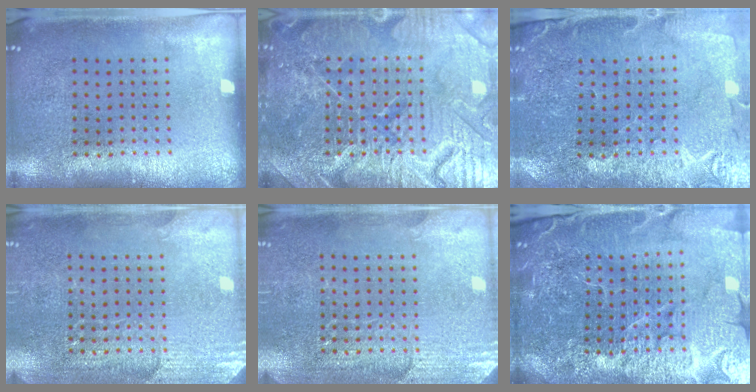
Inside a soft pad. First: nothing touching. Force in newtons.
{"total": 7.9, "press": 7.8, "slide": 1.0}
{"total": 0.7, "press": 0.7, "slide": 0.3}
{"total": 2.9, "press": 2.8, "slide": 0.8}
{"total": 2.9, "press": 2.9, "slide": 0.5}
{"total": 5.8, "press": 5.2, "slide": 2.5}